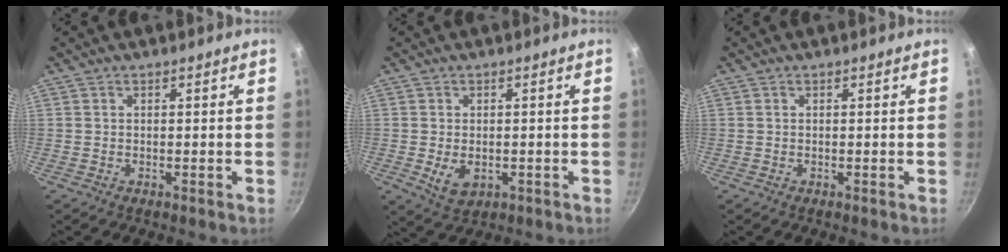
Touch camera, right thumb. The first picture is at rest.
{"total": 4.9, "force": [-0.9, 3.3, 3.5], "torque": [-0.055, -0.008, -0.006]}
{"total": 0.0}